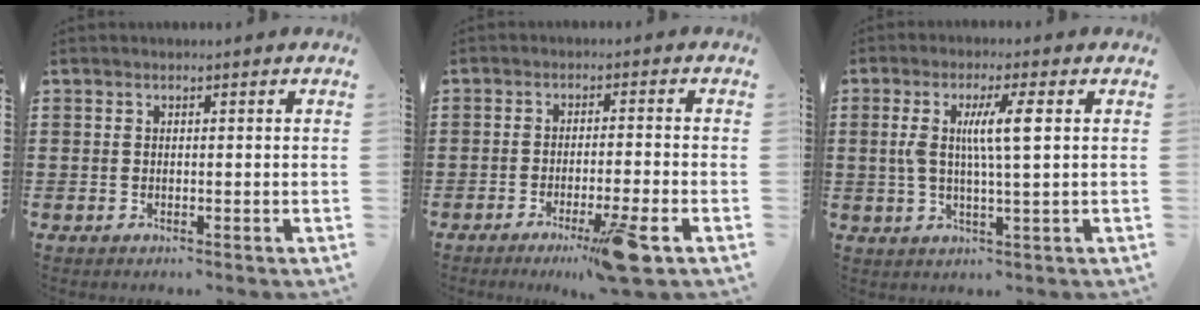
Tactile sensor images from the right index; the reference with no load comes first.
{"total": 7.7, "force": [-4.6, -0.5, 6.1], "torque": [-0.106, -0.019, -0.080]}
{"total": 6.7, "force": [1.2, 0.8, 6.5], "torque": [-0.140, -0.008, 0.011]}